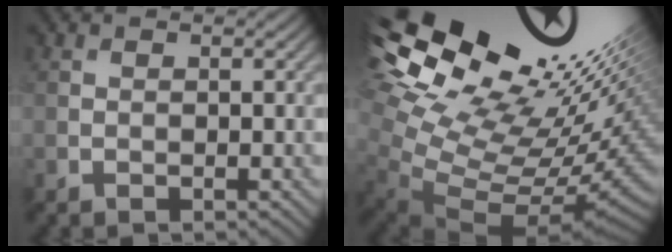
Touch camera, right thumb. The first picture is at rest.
{"total": 18.2, "force": [7.8, 9.8, 13.2], "torque": [-0.242, 0.020, 0.170]}